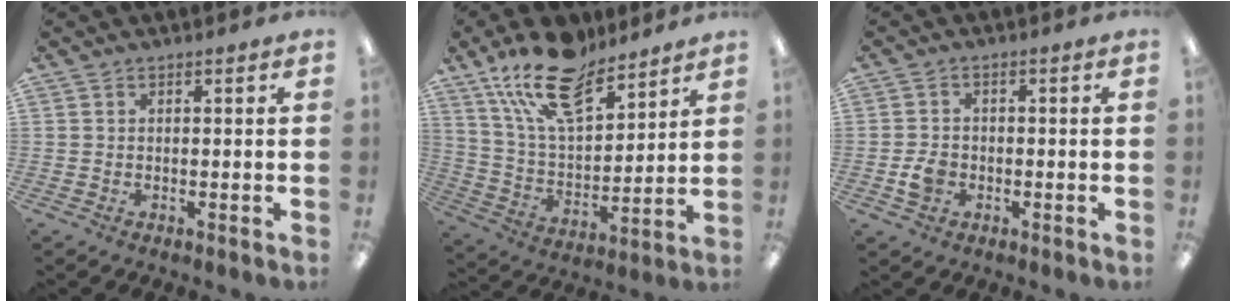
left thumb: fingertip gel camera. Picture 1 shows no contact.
{"total": 18.6, "force": [13.3, 8.1, 10.2], "torque": [-0.194, -0.062, 0.240]}
{"total": 4.1, "force": [-1.3, 3.2, 2.3], "torque": [-0.043, 0.005, -0.022]}